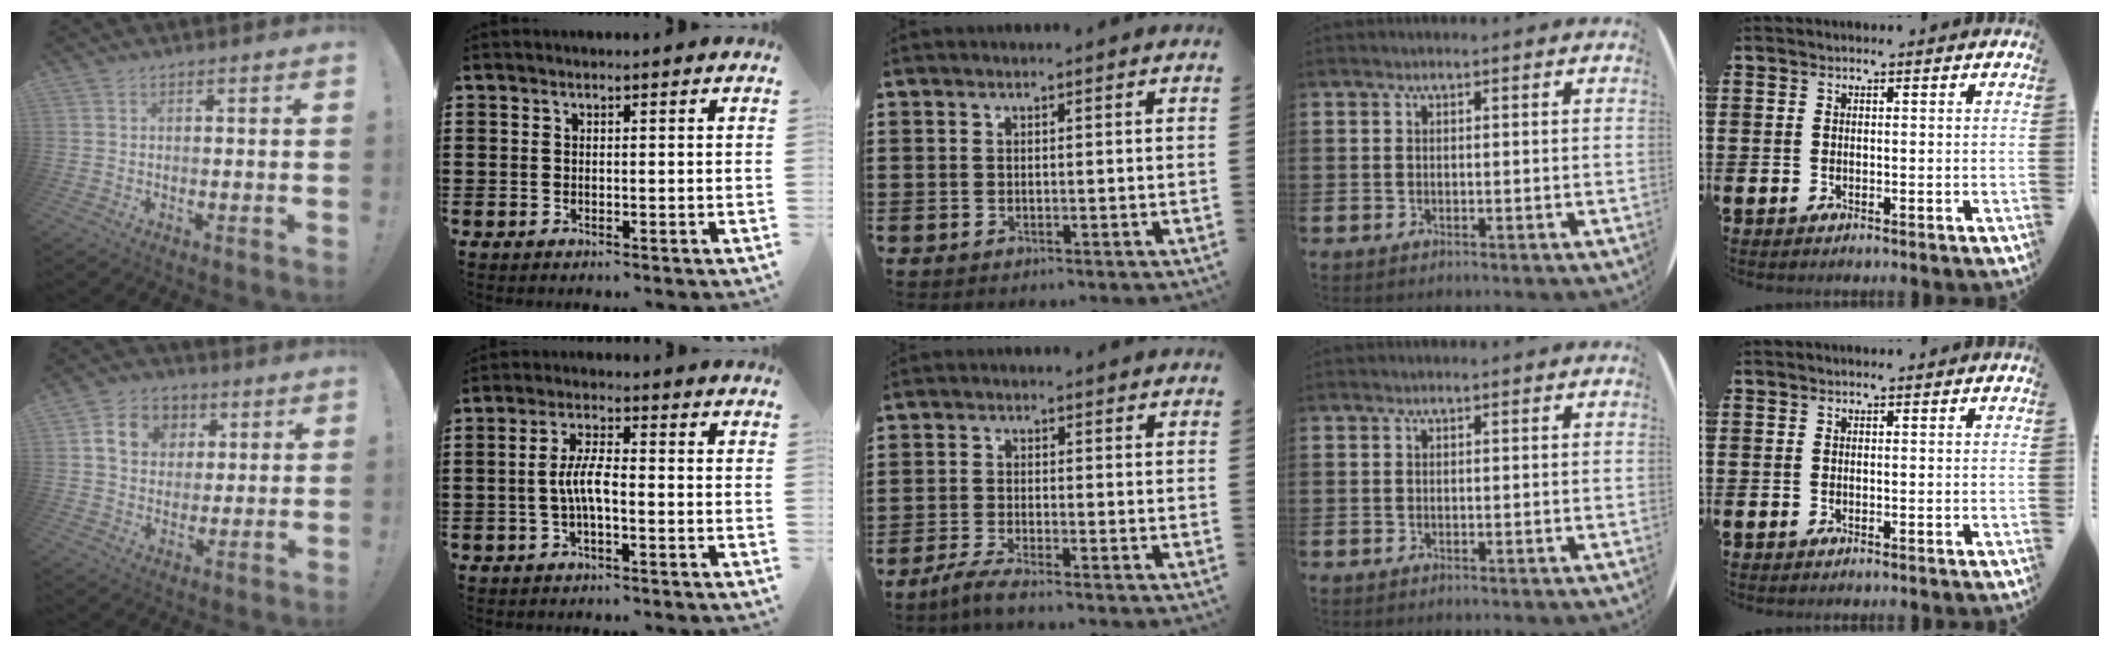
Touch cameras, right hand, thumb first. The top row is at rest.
{"thumb": {"total": 11.0, "force": [3.8, 9.1, 4.8], "torque": [-0.063, -0.007, 0.074]}, "index": {"total": 5.1, "force": [-1.1, 1.4, 4.8], "torque": [-0.106, -0.002, -0.026]}, "middle": {"total": 2.8, "force": [-2.5, 0.0, 1.4], "torque": [-0.038, -0.003, -0.053]}}